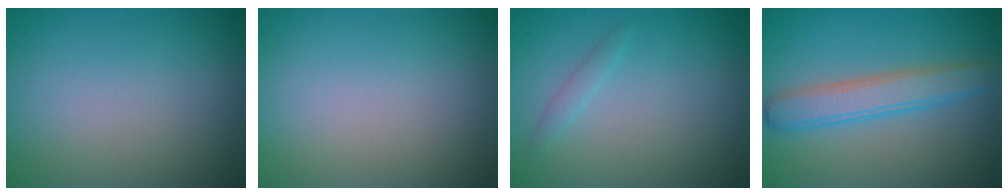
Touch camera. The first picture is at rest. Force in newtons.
{"total": 0.0}
{"total": 0.8, "press": 0.8, "slide": 0.0}
{"total": 3.9, "press": 3.9, "slide": 0.1}